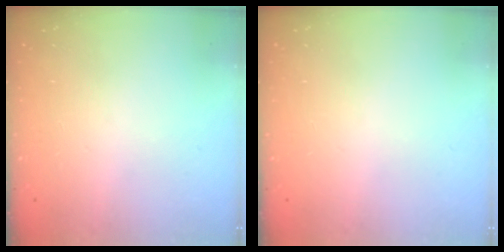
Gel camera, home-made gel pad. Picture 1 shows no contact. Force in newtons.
{"total": 0.0}